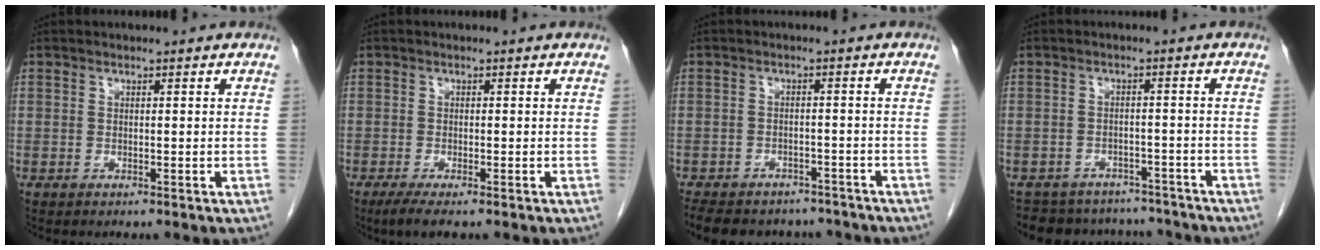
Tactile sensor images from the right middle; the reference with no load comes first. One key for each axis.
{"total": 2.8, "fx": -1.9, "fy": 0.3, "fz": 2.0, "tx": -0.040, "ty": -0.009, "tz": -0.036}
{"total": 14.7, "fx": -12.3, "fy": 6.3, "fz": 4.8, "tx": -0.108, "ty": 0.002, "tz": -0.153}
{"total": 10.7, "fx": -9.7, "fy": 4.3, "fz": 1.2, "tx": -0.013, "ty": 0.020, "tz": -0.118}